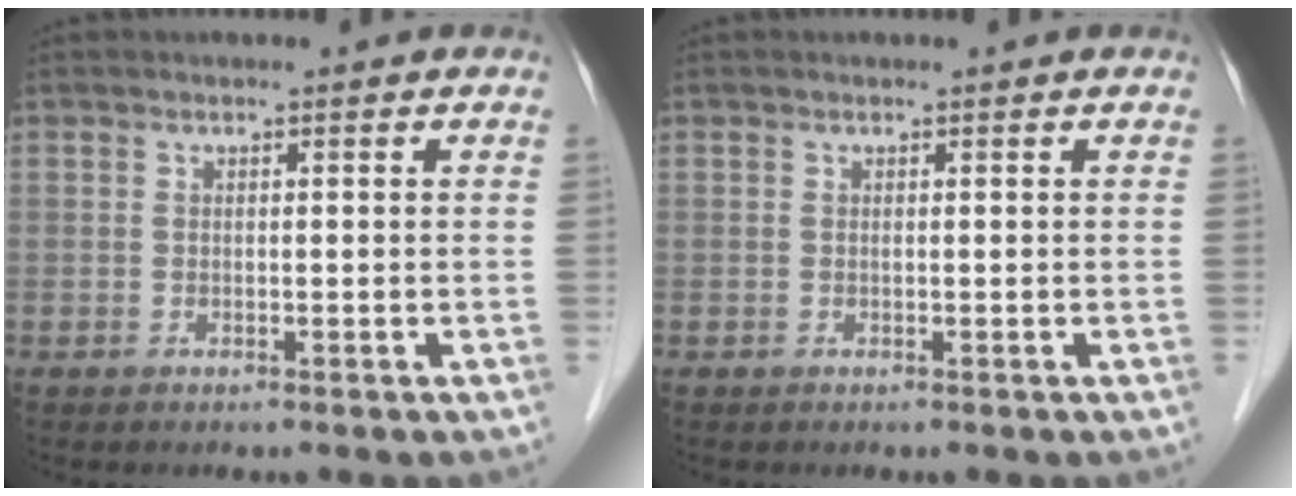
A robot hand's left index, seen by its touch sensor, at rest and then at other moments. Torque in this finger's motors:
{"motor_torque": [0.24, -0.01, -0.01, -0.01]}